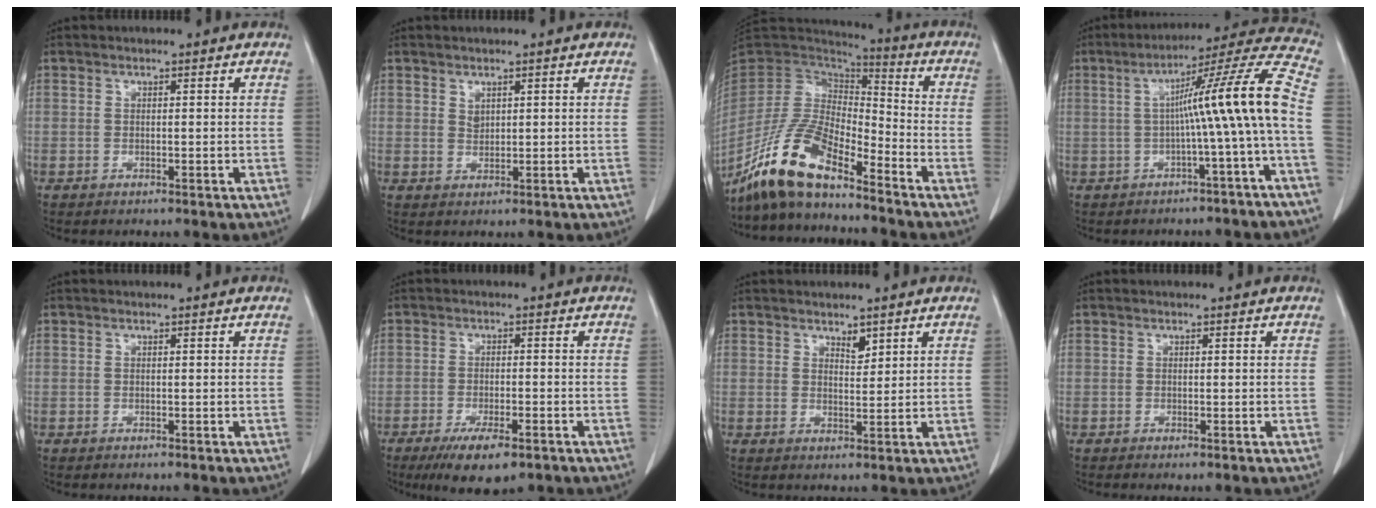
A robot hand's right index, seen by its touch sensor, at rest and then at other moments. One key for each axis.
{"total": 1.3, "fx": 0.8, "fy": 0.8, "fz": 0.6, "tx": -0.008, "ty": -0.001, "tz": 0.020}
{"total": 13.9, "fx": -10.6, "fy": 3.7, "fz": 8.3, "tx": -0.173, "ty": 0.001, "tz": -0.202}
{"total": 13.5, "fx": -1.3, "fy": -2.0, "fz": 13.3, "tx": -0.176, "ty": 0.030, "tz": -0.024}
{"total": 0.0}
{"total": 7.4, "fx": -4.7, "fy": 2.0, "fz": 5.4, "tx": -0.088, "ty": -0.013, "tz": -0.071}
{"total": 2.0, "fx": 1.5, "fy": 0.7, "fz": 1.0, "tx": -0.017, "ty": -0.006, "tz": 0.028}
{"total": 0.6, "fx": -0.2, "fy": 0.0, "fz": 0.6, "tx": -0.011, "ty": -0.002, "tz": -0.001}